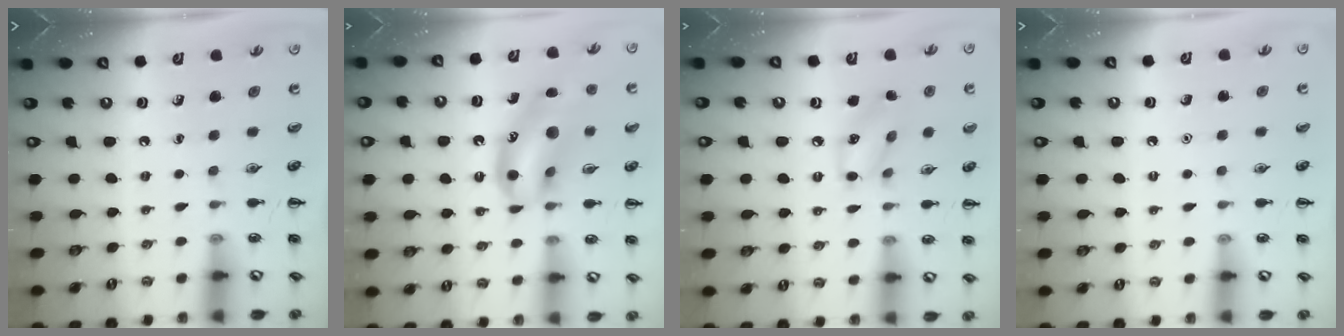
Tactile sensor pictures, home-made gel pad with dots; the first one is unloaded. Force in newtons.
{"total": 14.1, "press": 13.7, "slide": 3.2}
{"total": 8.0, "press": 8.0, "slide": 0.4}
{"total": 1.6, "press": 1.6, "slide": 0.1}